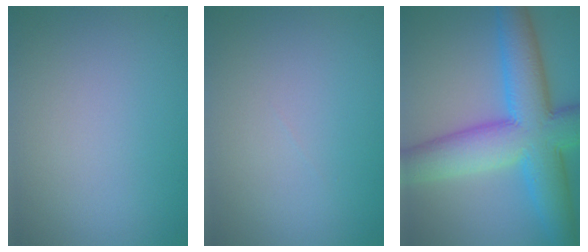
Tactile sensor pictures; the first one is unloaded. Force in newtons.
{"total": 0.0}
{"total": 11.1, "press": 11.1, "slide": 0.1}